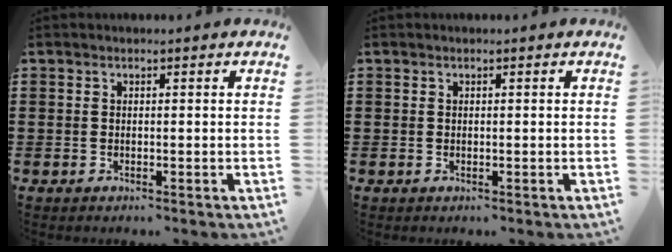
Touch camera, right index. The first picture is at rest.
{"total": 0.0}